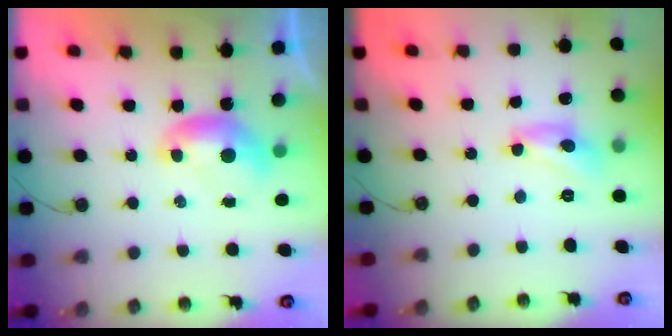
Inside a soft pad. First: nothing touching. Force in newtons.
{"total": 6.9, "press": 6.9, "slide": 0.5}